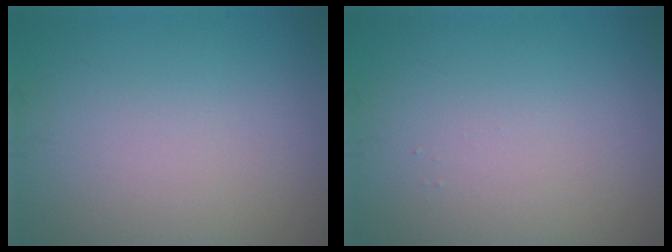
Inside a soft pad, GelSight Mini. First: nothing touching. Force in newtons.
{"total": 0.0}